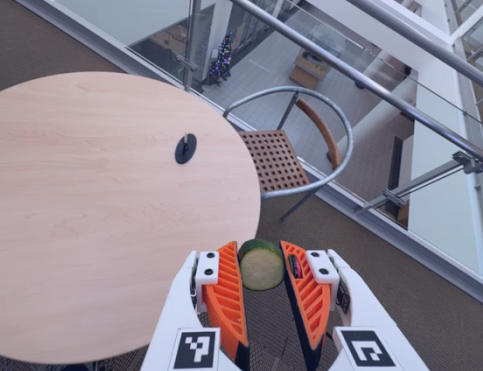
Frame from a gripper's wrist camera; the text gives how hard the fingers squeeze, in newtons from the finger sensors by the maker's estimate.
{"total": 8.4, "left": 8.5, "right": 8.3}